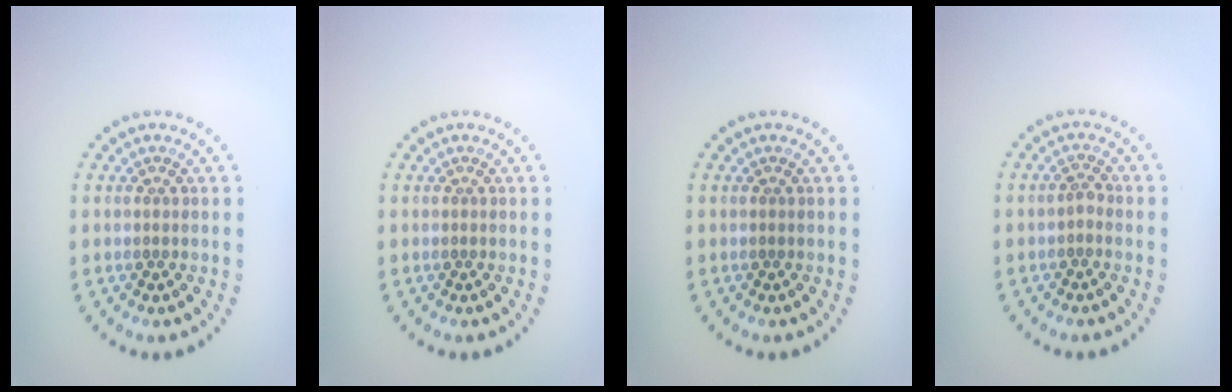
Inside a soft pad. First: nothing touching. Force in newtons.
{"total": 0.0}
{"total": 0.0}
{"total": 0.9, "press": 0.7, "slide": 0.6}